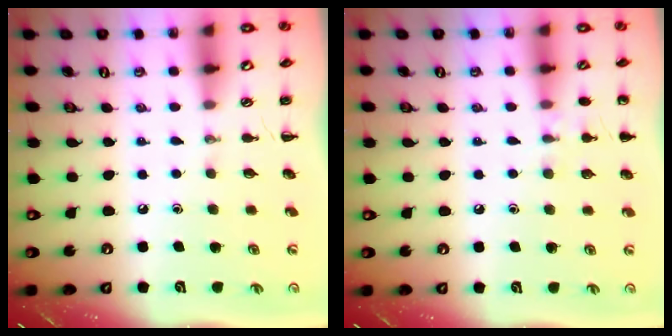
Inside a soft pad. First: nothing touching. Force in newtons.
{"total": 7.2, "press": 6.8, "slide": 2.2}